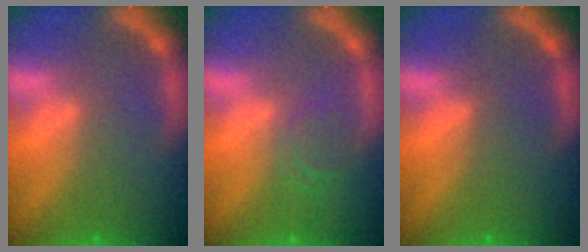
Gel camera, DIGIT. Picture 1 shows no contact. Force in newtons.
{"total": 1.9}
{"total": 0.0}